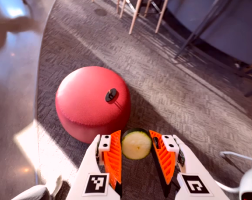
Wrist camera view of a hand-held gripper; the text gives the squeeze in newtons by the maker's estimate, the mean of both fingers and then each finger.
{"total": 10.0, "left": 10.2, "right": 9.9}